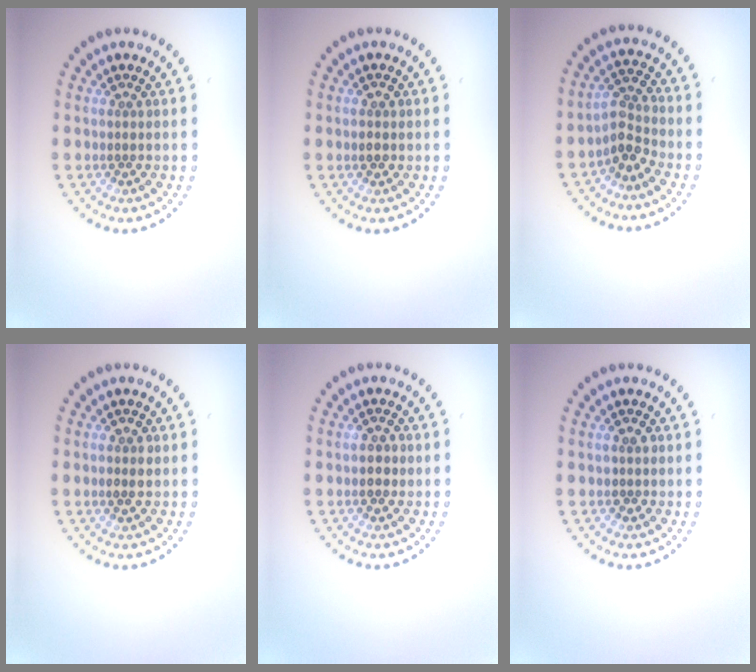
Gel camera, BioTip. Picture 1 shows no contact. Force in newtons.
{"total": 1.5, "press": 1.5, "slide": 0.1}
{"total": 2.7, "press": 2.0, "slide": 1.8}
{"total": 1.5, "press": 1.5, "slide": 0.0}
{"total": 1.3, "press": 1.2, "slide": 0.2}
{"total": 1.0, "press": 0.9, "slide": 0.4}